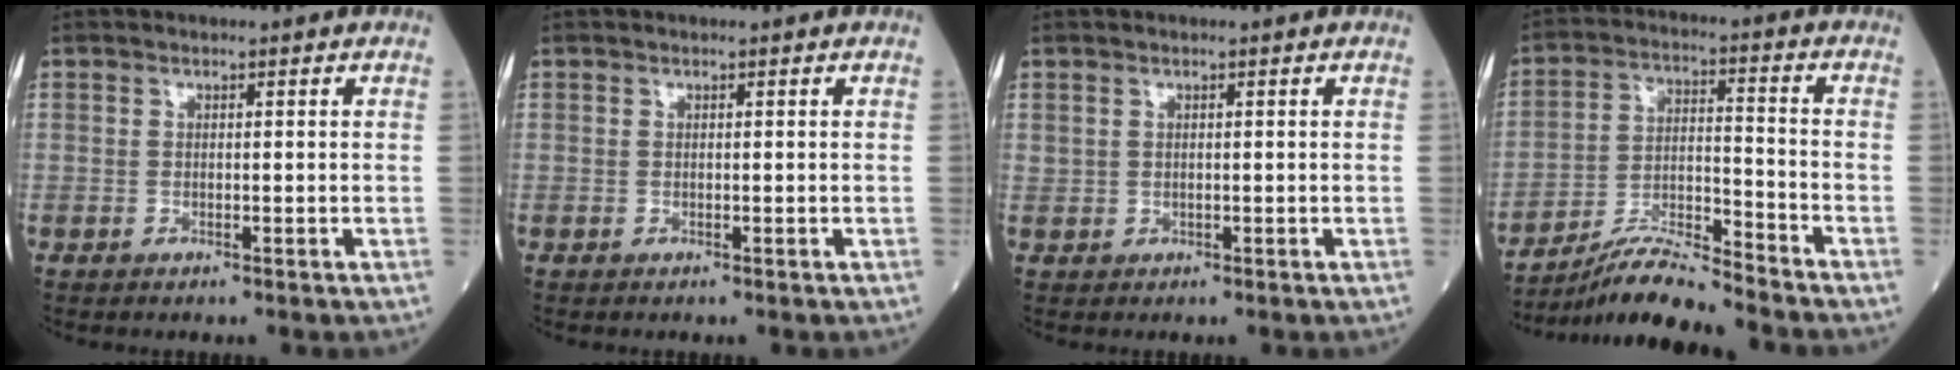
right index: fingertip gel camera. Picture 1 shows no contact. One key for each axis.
{"total": 0.0}
{"total": 0.5, "fx": 0.3, "fy": 0.4, "fz": 0.2, "tx": 0.000, "ty": 0.000, "tz": 0.005}
{"total": 10.0, "fx": -9.4, "fy": -0.8, "fz": 3.3, "tx": -0.062, "ty": 0.001, "tz": -0.172}